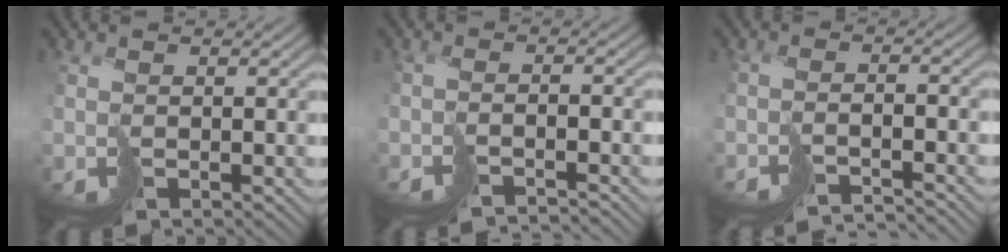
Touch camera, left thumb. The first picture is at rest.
{"total": 3.1, "force": [-3.0, -0.2, 0.5], "torque": [-0.004, 0.001, -0.052]}
{"total": 4.6, "force": [-4.5, 0.2, 0.9], "torque": [-0.006, 0.004, -0.077]}